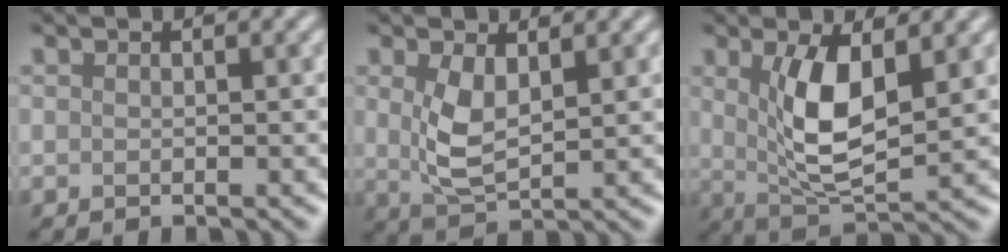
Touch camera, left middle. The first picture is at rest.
{"total": 3.6, "force": [1.0, 1.7, 3.1], "torque": [-0.073, -0.007, 0.025]}
{"total": 6.0, "force": [1.4, 2.2, 5.4], "torque": [-0.110, -0.011, 0.031]}